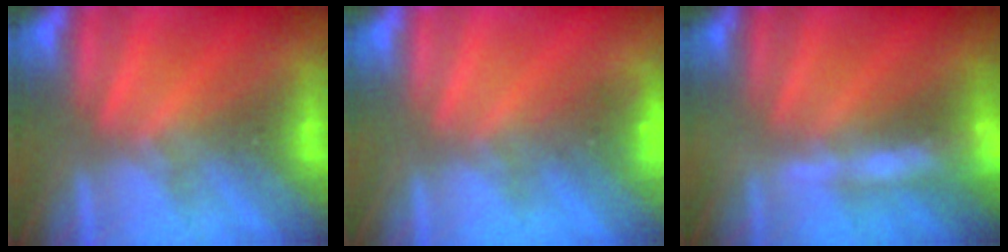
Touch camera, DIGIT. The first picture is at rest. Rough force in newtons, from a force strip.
{"total": 4.8}
{"total": 8.4}